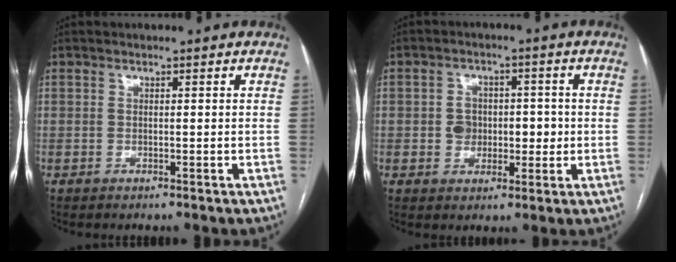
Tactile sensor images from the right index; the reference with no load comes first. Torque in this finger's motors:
{"motor_torque": [0.54, 0.11, 0.28, 0.07]}